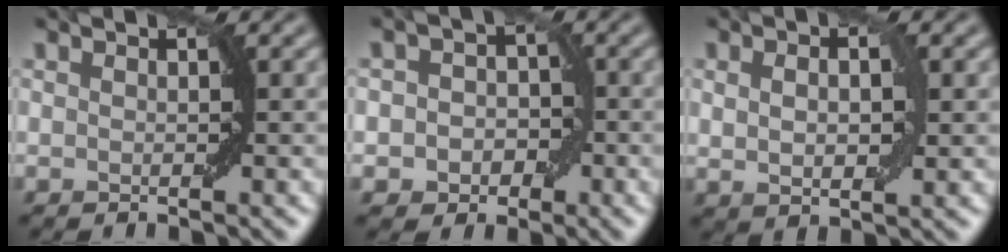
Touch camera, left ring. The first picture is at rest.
{"total": 3.6, "force": [-0.8, 3.2, 1.6], "torque": [0.009, 0.003, -0.025]}
{"total": 3.6, "force": [0.7, 1.7, 3.1], "torque": [-0.060, 0.001, 0.014]}